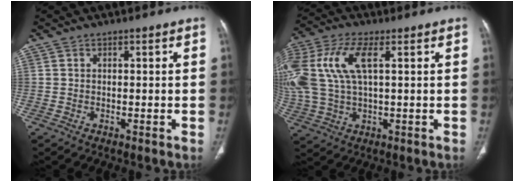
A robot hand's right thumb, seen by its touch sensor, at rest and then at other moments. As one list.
[{"total": 17.3, "force": [4.3, 8.4, 14.5], "torque": [-0.357, 0.017, 0.082]}]